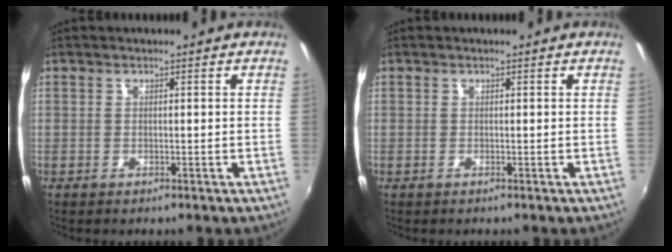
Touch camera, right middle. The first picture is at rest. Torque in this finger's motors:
{"motor_torque": [-0.03, -0.01, 0.00, 0.00]}